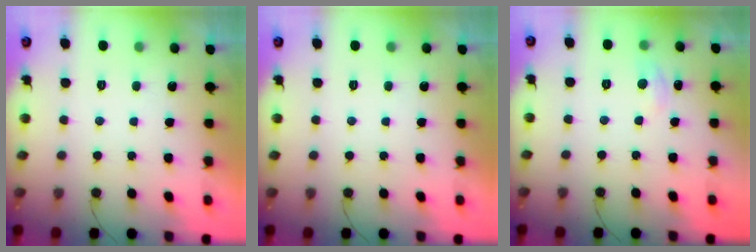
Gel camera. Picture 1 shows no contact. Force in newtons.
{"total": 0.0}
{"total": 6.5, "press": 6.4, "slide": 0.7}